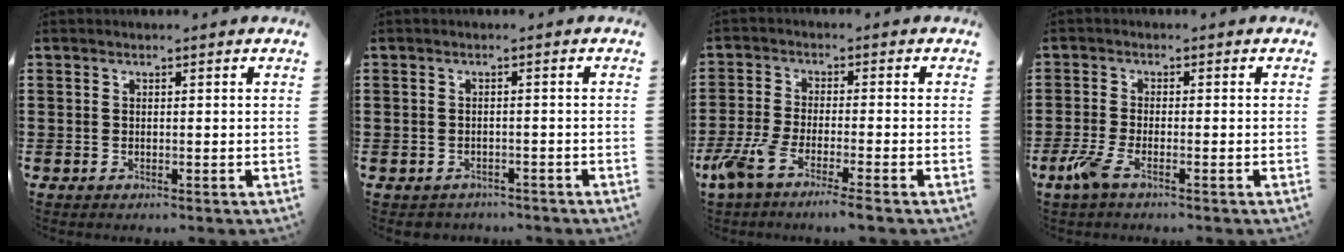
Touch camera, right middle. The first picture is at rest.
{"total": 1.2, "force": [-1.1, 0.5, -0.1], "torque": [-0.004, 0.002, -0.026]}
{"total": 5.2, "force": [-4.0, 0.2, 3.3], "torque": [-0.091, -0.018, -0.081]}
{"total": 3.8, "force": [-2.0, 0.7, 3.1], "torque": [-0.087, -0.015, -0.044]}